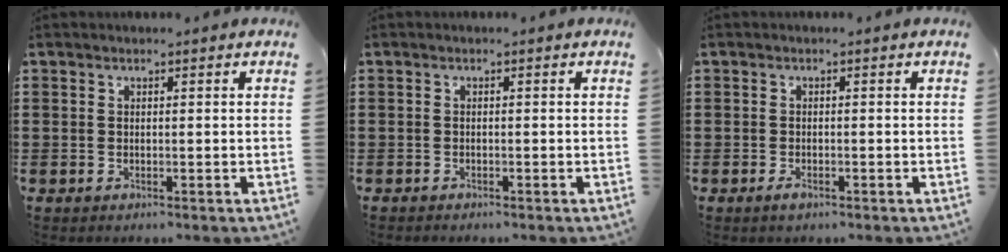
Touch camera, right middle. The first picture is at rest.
{"total": 0.6, "force": [-0.6, 0.1, 0.0], "torque": [0.000, 0.001, -0.013]}
{"total": 0.6, "force": [-0.1, 0.2, 0.6], "torque": [-0.011, -0.006, 0.002]}